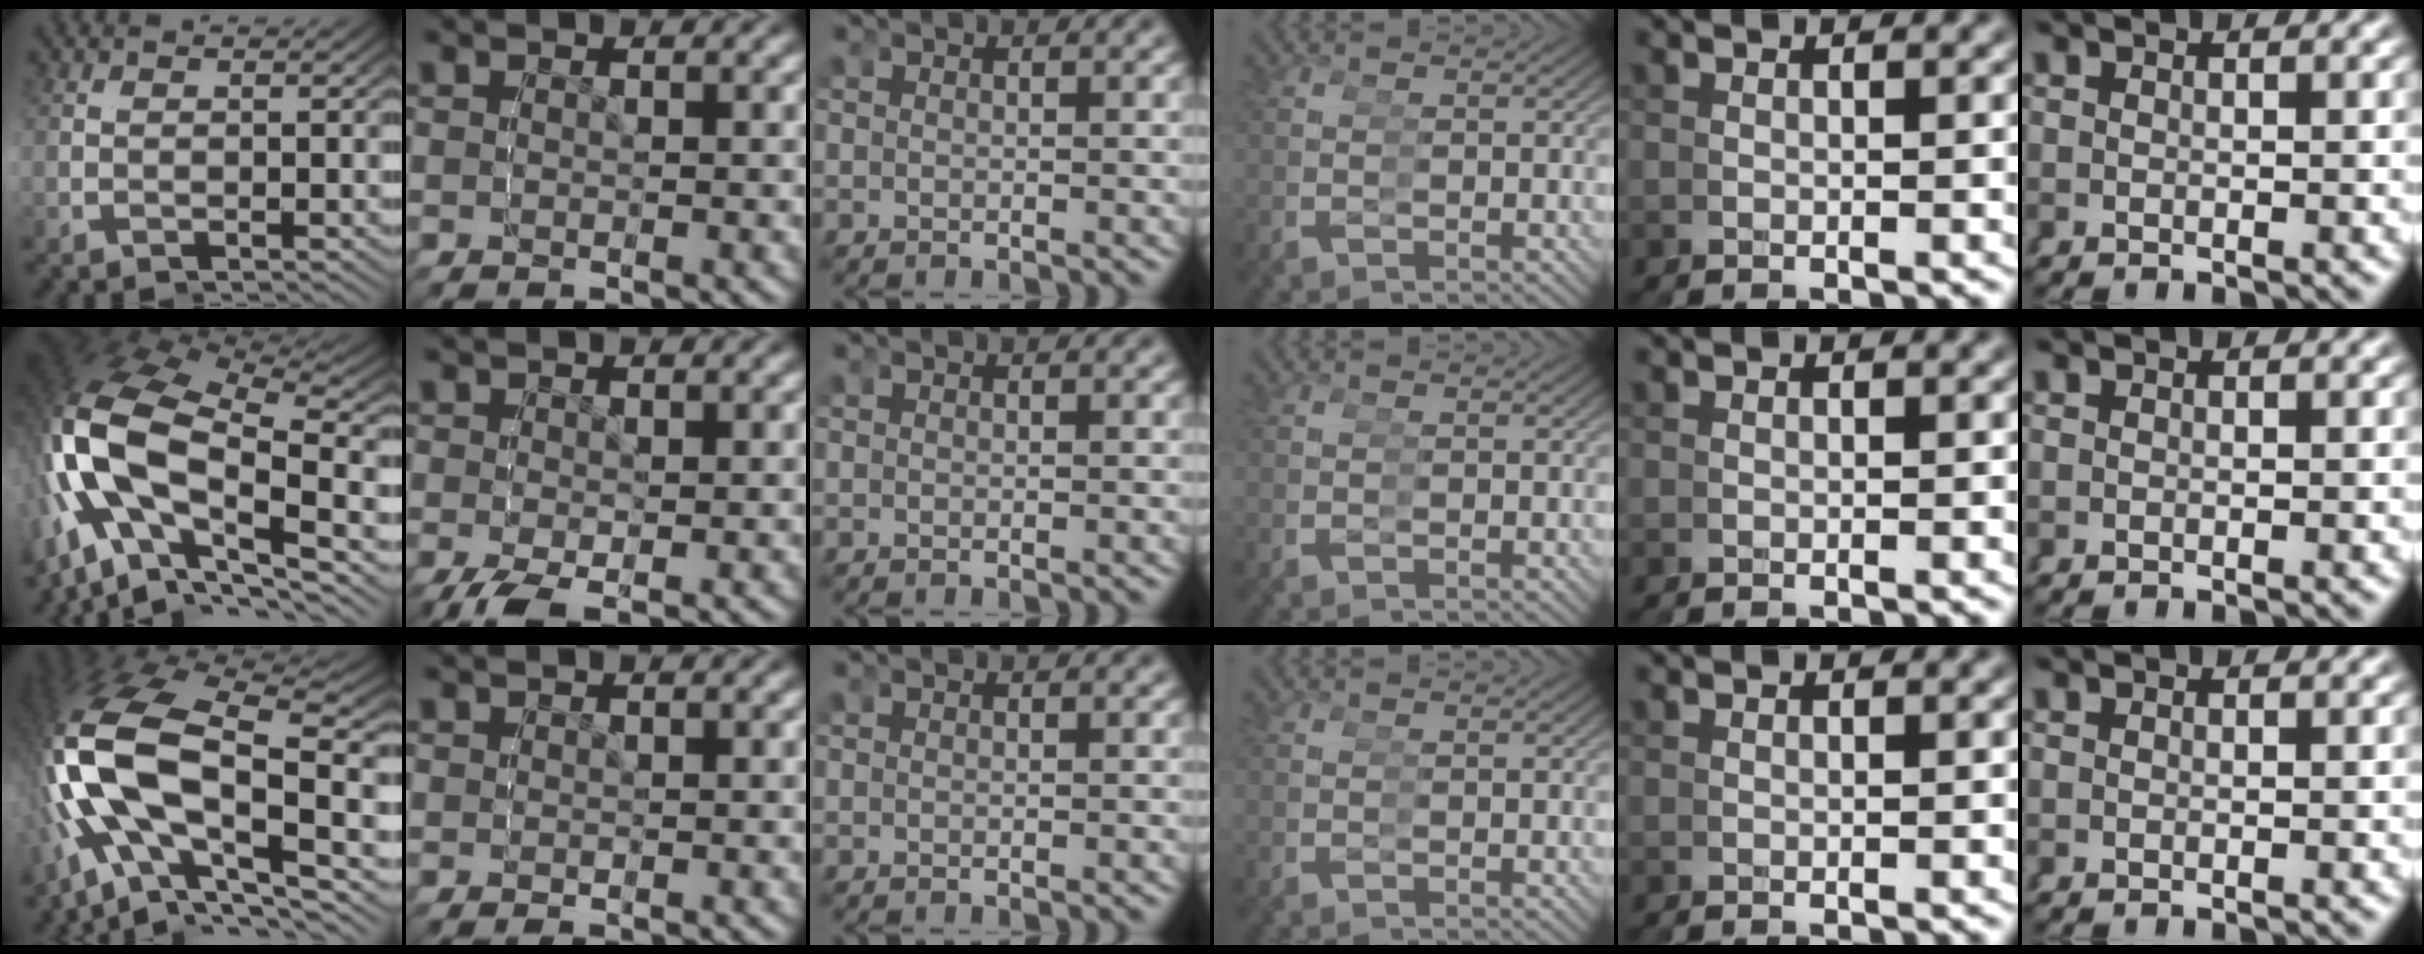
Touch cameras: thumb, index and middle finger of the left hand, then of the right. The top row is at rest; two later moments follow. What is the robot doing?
{"motion": "grasp_and_lifting", "object": "glasses"}